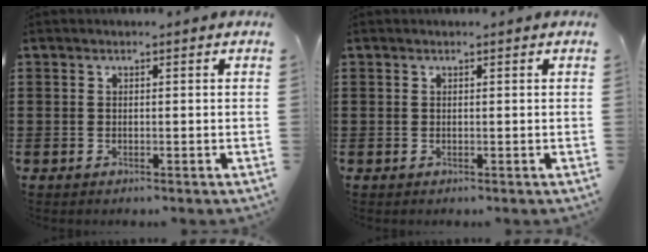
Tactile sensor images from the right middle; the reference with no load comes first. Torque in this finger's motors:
{"motor_torque": [0.00, 0.00, 0.00, 0.01]}